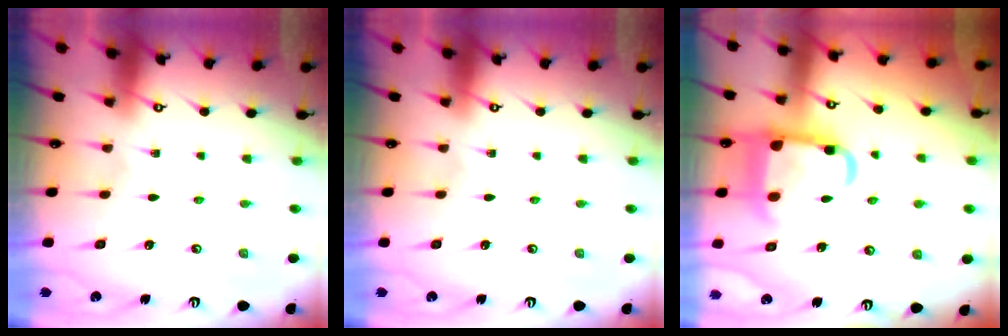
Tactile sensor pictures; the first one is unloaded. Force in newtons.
{"total": 0.0}
{"total": 14.1, "press": 14.0, "slide": 1.7}